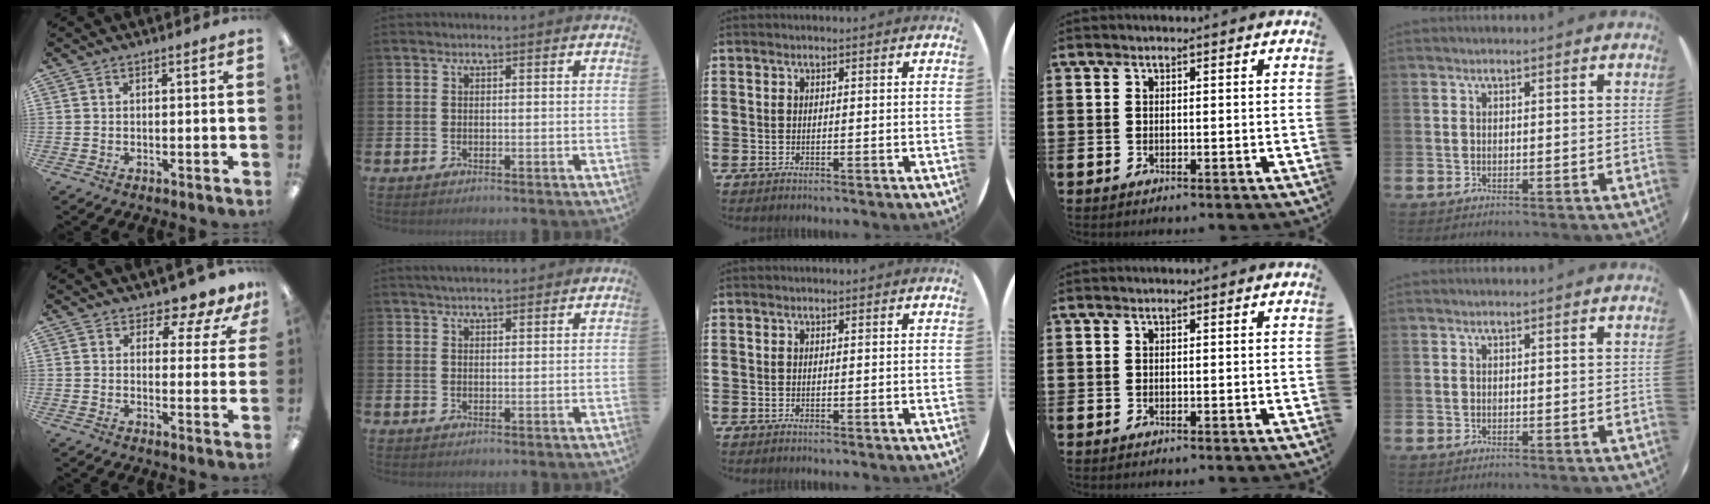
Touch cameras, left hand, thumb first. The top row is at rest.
{"thumb": {"total": 6.7, "force": [5.7, 2.3, 2.6], "torque": [-0.033, -0.044, 0.099]}, "index": {"total": 2.6, "force": [2.4, 0.6, 0.8], "torque": [-0.020, -0.001, 0.044]}}